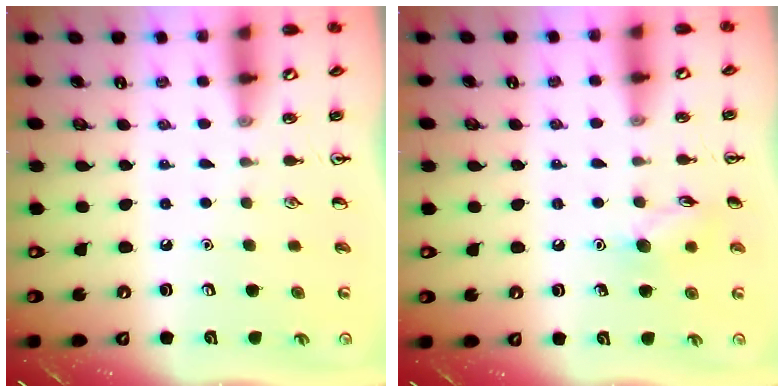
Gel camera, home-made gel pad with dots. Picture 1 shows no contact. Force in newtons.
{"total": 7.7, "press": 7.7, "slide": 1.0}